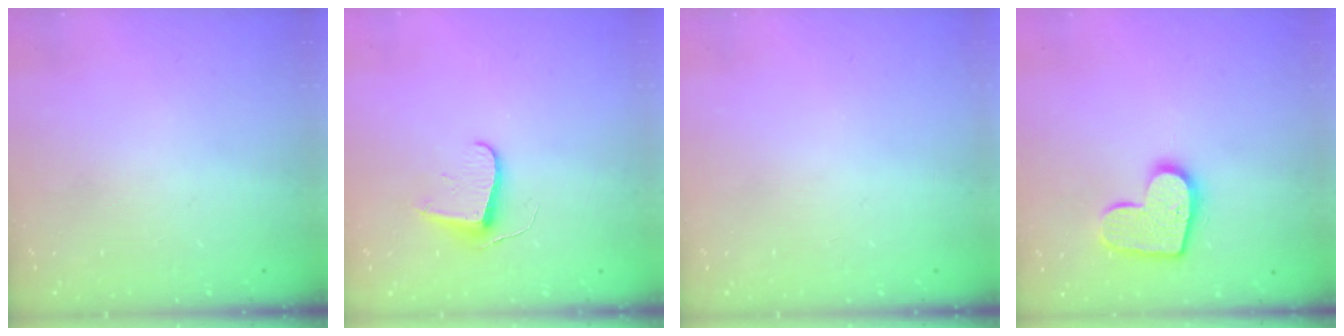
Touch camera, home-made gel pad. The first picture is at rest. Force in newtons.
{"total": 7.1, "press": 7.1, "slide": 0.5}
{"total": 0.0}
{"total": 13.5, "press": 13.5, "slide": 0.8}